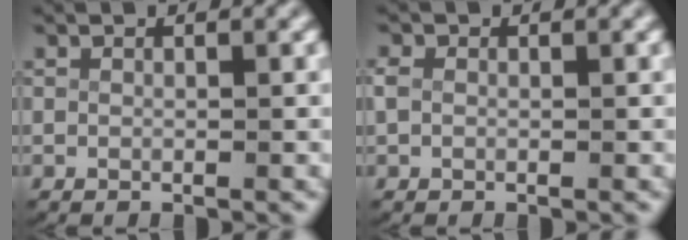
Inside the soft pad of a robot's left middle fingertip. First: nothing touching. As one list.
[{"total": 1.1, "force": [0.1, 0.9, 0.6], "torque": [-0.022, -0.002, 0.005]}]